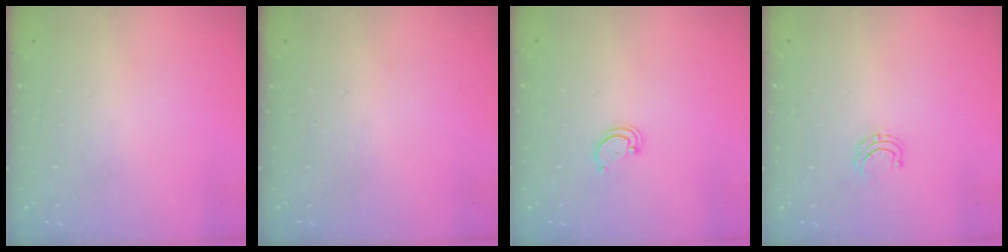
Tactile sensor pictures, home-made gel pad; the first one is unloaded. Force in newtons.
{"total": 0.0}
{"total": 1.5, "press": 1.5, "slide": 0.1}
{"total": 4.3, "press": 4.3, "slide": 0.3}